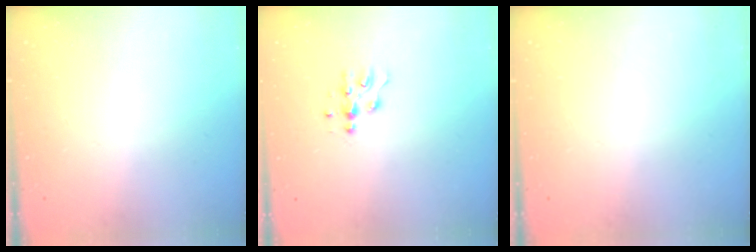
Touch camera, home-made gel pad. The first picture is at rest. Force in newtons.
{"total": 6.4, "press": 6.3, "slide": 0.6}
{"total": 0.0}